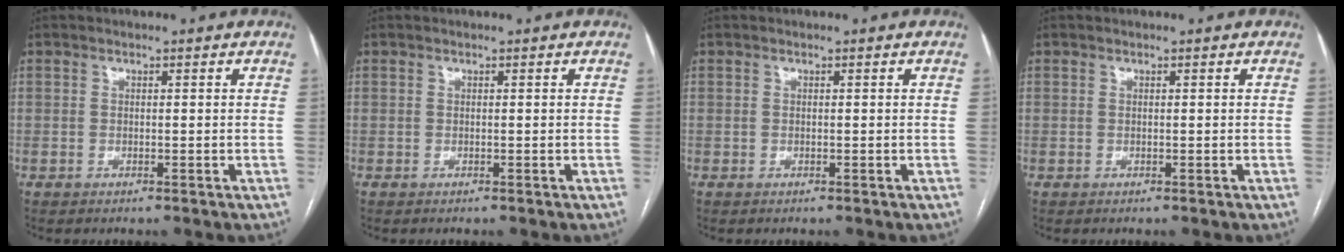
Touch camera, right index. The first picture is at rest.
{"total": 0.0}
{"total": 0.0}
{"total": 0.0}